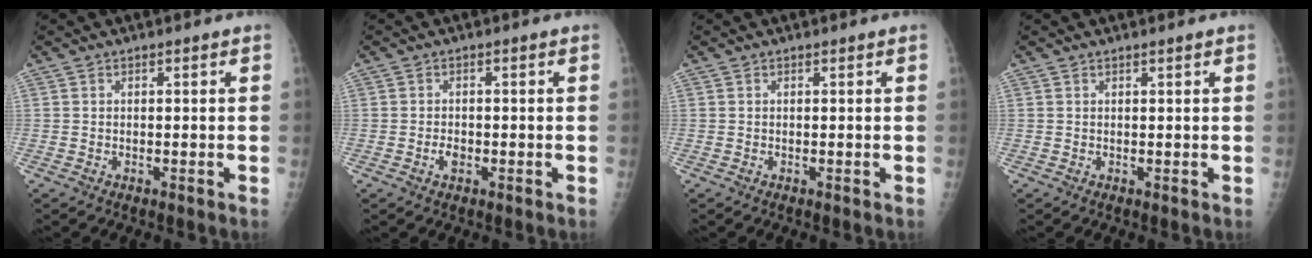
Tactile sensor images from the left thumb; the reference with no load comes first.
{"total": 2.0, "force": [-0.8, 1.2, 1.3], "torque": [-0.020, 0.004, -0.014]}
{"total": 0.0}
{"total": 0.5, "force": [0.4, 0.0, 0.4], "torque": [-0.008, -0.001, 0.007]}